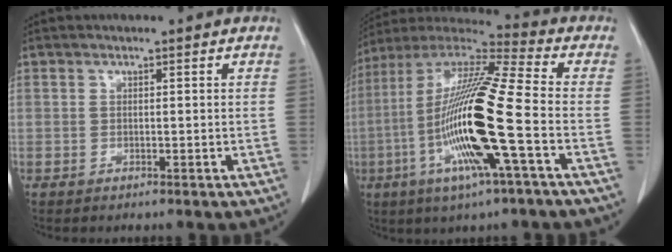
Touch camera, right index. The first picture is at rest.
{"total": 20.0, "force": [-4.7, 0.4, 19.4], "torque": [-0.395, -0.014, -0.099]}